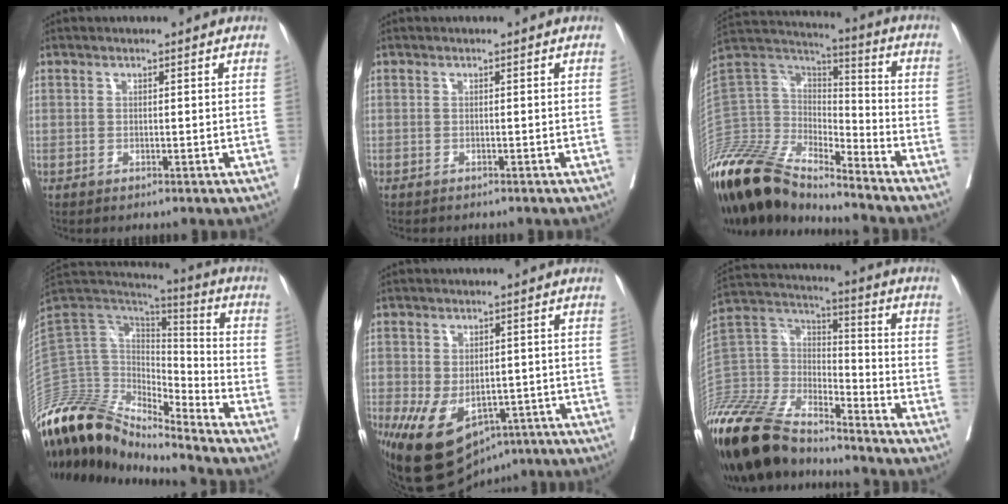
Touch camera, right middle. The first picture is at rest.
{"total": 1.5, "force": [-1.3, 0.3, 0.5], "torque": [-0.011, -0.002, -0.017]}
{"total": 26.2, "force": [-21.4, 7.7, 13.2], "torque": [-0.336, -0.012, -0.397]}
{"total": 19.8, "force": [-17.1, 5.4, 8.4], "torque": [-0.153, 0.047, -0.311]}
{"total": 14.3, "force": [-7.1, 8.8, 8.7], "torque": [-0.168, -0.010, -0.095]}
{"total": 22.6, "force": [-19.5, 6.1, 9.8], "torque": [-0.229, -0.008, -0.367]}